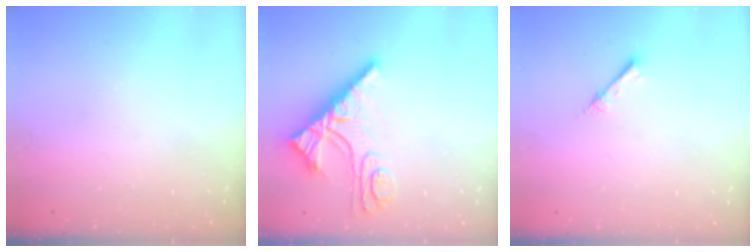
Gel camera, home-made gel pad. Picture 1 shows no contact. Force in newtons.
{"total": 12.5, "press": 12.5, "slide": 0.7}
{"total": 1.5, "press": 1.4, "slide": 0.2}